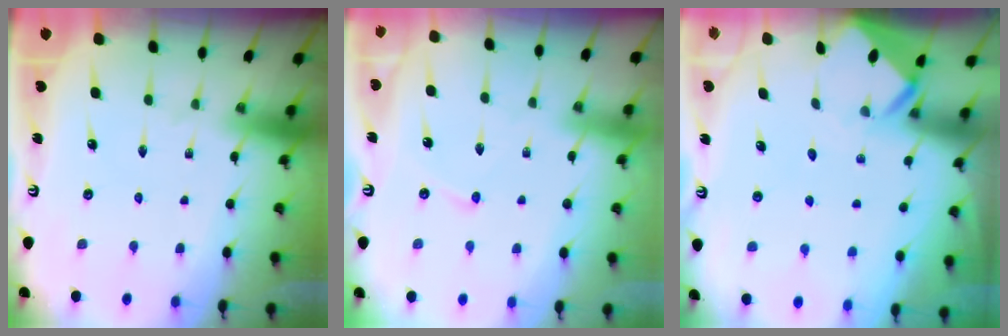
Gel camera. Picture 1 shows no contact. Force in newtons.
{"total": 2.9, "press": 2.9, "slide": 0.2}
{"total": 3.9, "press": 3.9, "slide": 0.3}